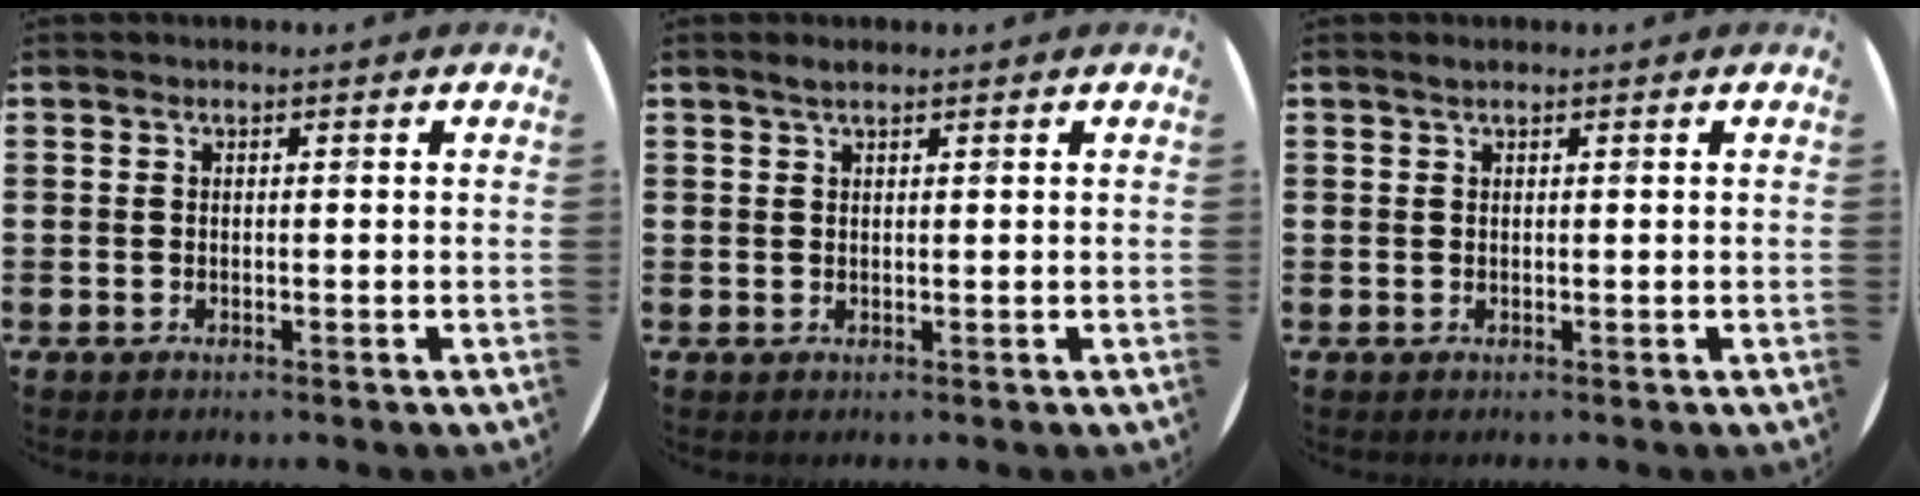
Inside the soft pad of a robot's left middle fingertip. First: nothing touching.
{"total": 1.2, "force": [1.0, 0.1, 0.6], "torque": [-0.013, 0.002, 0.017]}
{"total": 0.5, "force": [0.4, 0.0, 0.3], "torque": [-0.006, 0.001, 0.008]}